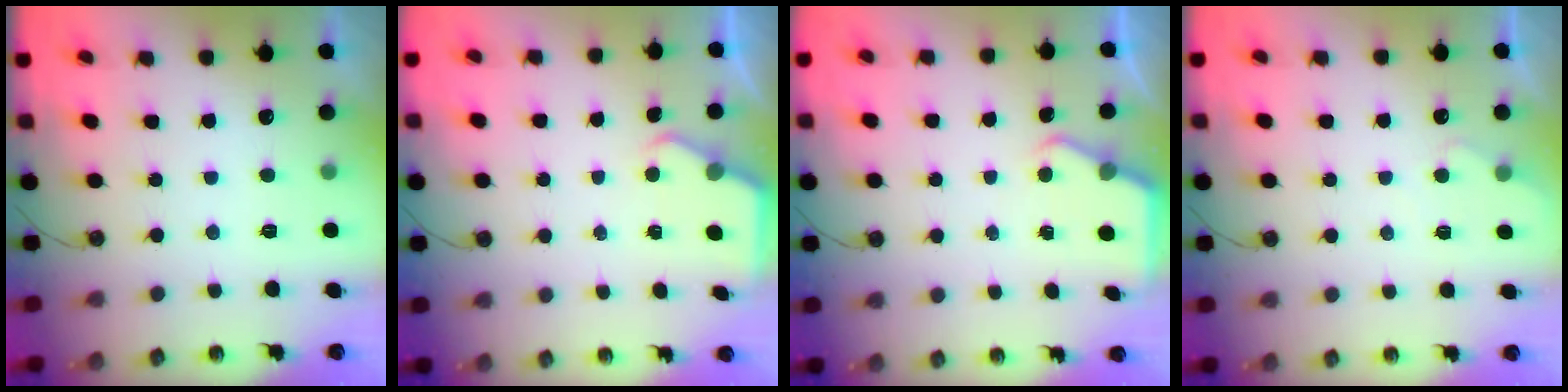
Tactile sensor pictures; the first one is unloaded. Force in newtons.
{"total": 3.0, "press": 2.9, "slide": 0.5}
{"total": 2.8, "press": 2.8, "slide": 0.0}
{"total": 3.8, "press": 3.7, "slide": 0.5}